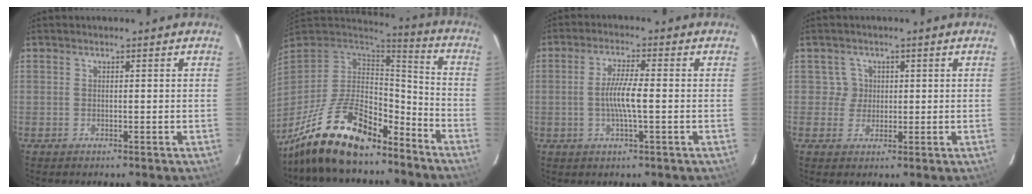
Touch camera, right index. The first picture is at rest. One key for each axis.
{"total": 21.1, "fx": -15.4, "fy": 8.0, "fz": 12.0, "tx": -0.245, "ty": -0.016, "tz": -0.260}
{"total": 5.6, "fx": -0.8, "fy": 0.3, "fz": 5.5, "tx": -0.103, "ty": -0.001, "tz": -0.015}
{"total": 2.9, "fx": 0.5, "fy": 2.8, "fz": -0.3, "tx": 0.019, "ty": 0.018, "tz": 0.010}